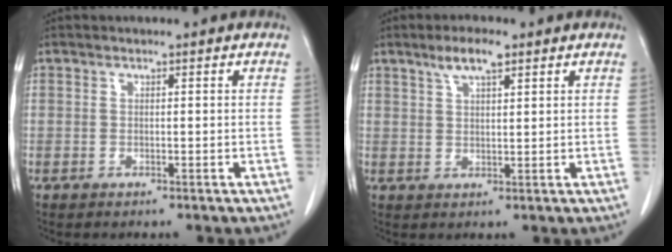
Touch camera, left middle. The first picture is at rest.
{"total": 4.4, "force": [2.9, 0.9, 3.2], "torque": [-0.064, 0.006, 0.054]}